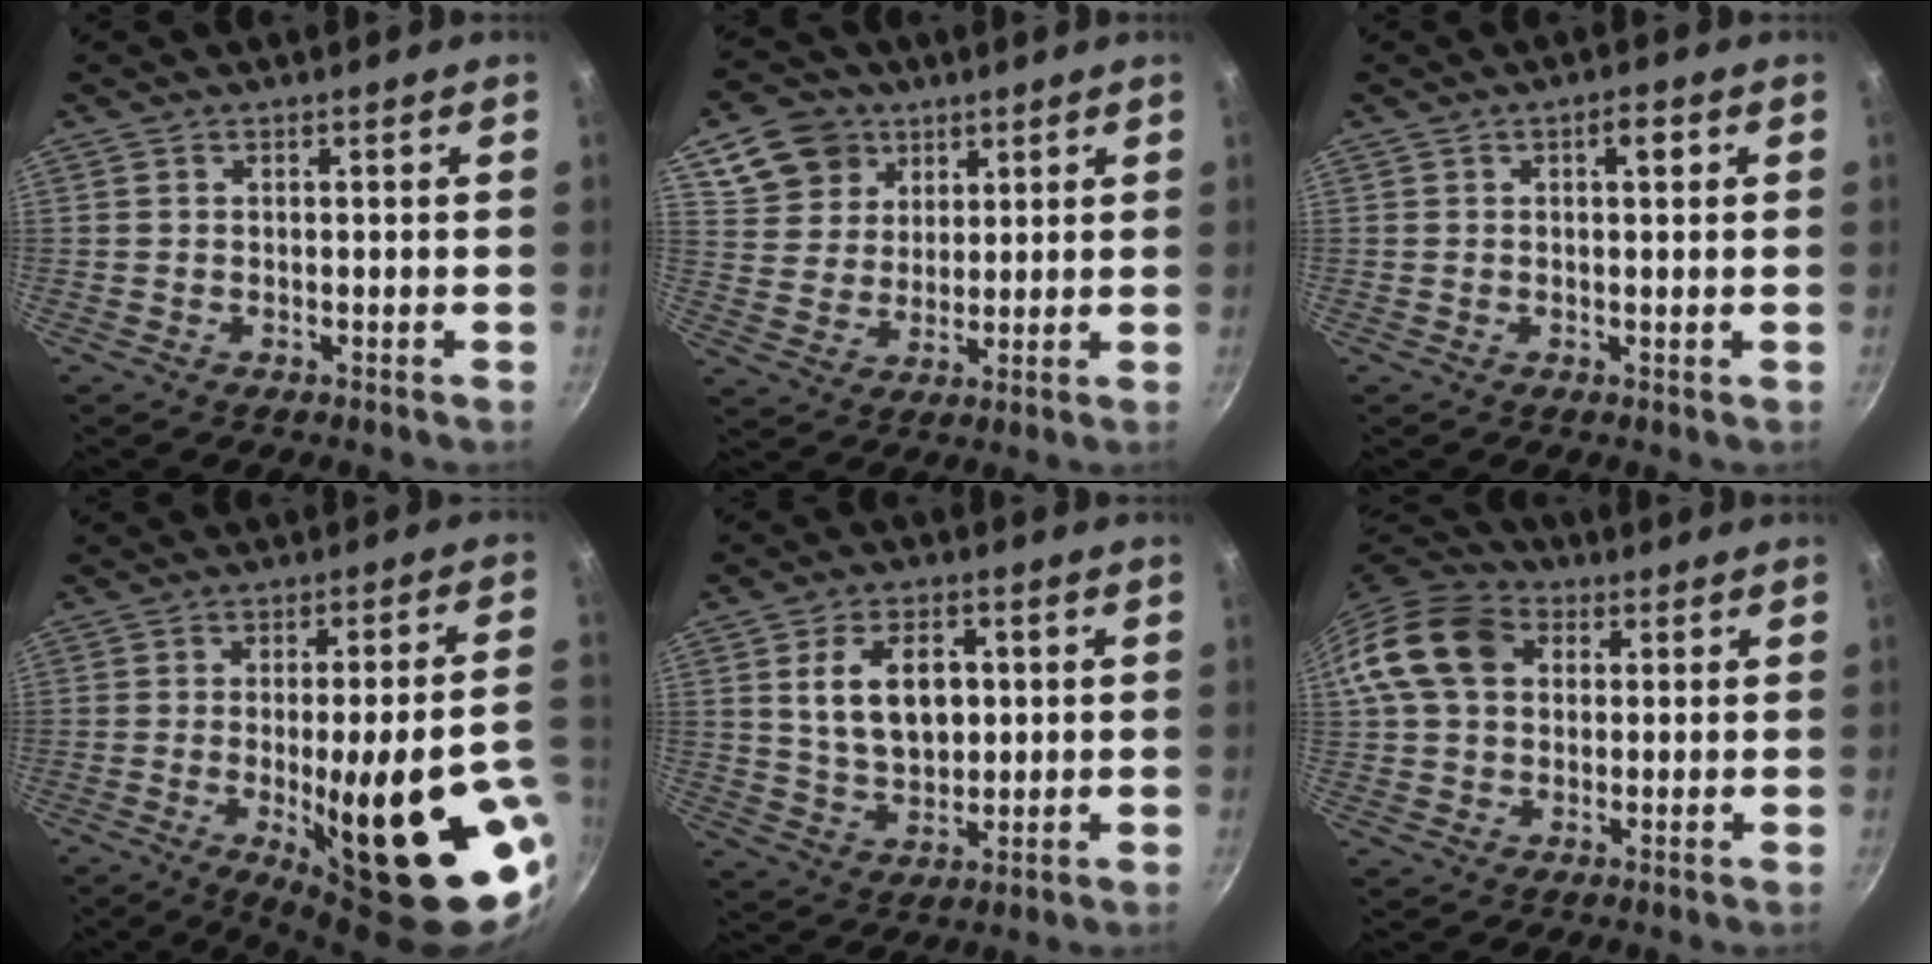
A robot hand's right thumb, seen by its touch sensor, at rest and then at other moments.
{"total": 10.5, "force": [5.5, 8.4, 3.2], "torque": [-0.033, -0.010, 0.101]}
{"total": 3.0, "force": [0.9, 1.2, 2.6], "torque": [-0.032, 0.004, 0.010]}
{"total": 25.4, "force": [-7.6, 6.8, 23.2], "torque": [-0.279, 0.010, -0.087]}
{"total": 11.3, "force": [2.2, 7.4, 8.3], "torque": [-0.118, -0.009, 0.044]}
{"total": 13.6, "force": [3.1, 10.3, 8.4], "torque": [-0.141, 0.023, 0.038]}